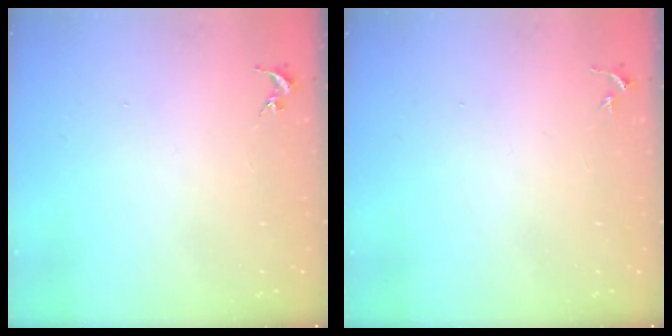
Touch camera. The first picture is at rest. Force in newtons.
{"total": 2.6, "press": 2.5, "slide": 0.3}